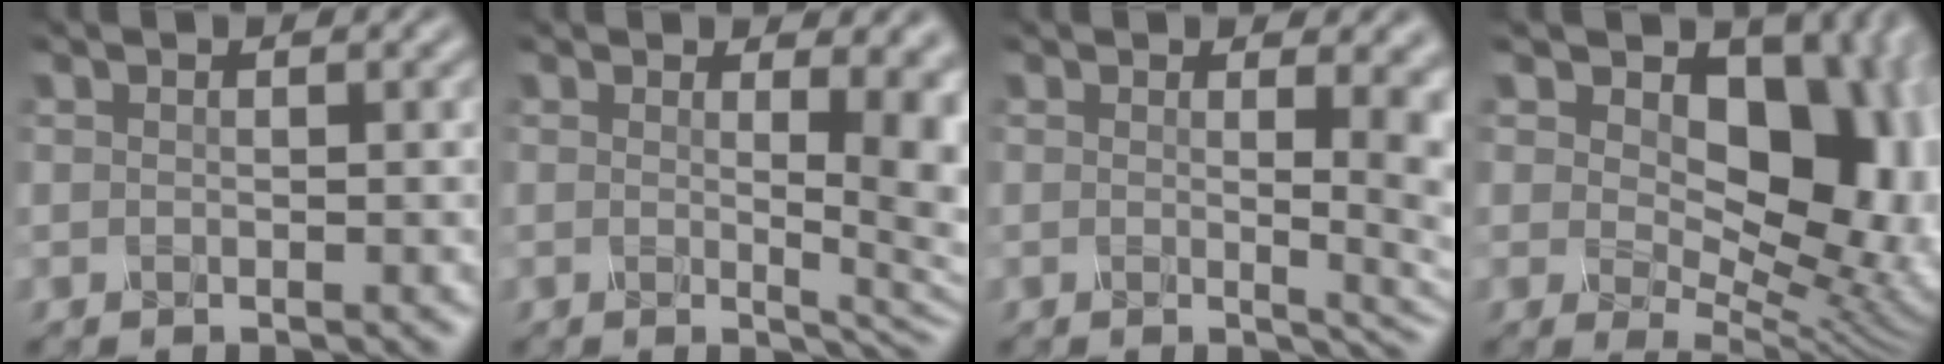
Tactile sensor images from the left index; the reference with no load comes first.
{"total": 7.6, "force": [1.4, 3.1, 6.8], "torque": [-0.048, -0.003, 0.020]}
{"total": 7.2, "force": [1.0, 3.4, 6.2], "torque": [-0.028, -0.002, 0.011]}
{"total": 16.4, "force": [4.2, 10.2, 12.1], "torque": [-0.140, 0.013, 0.075]}